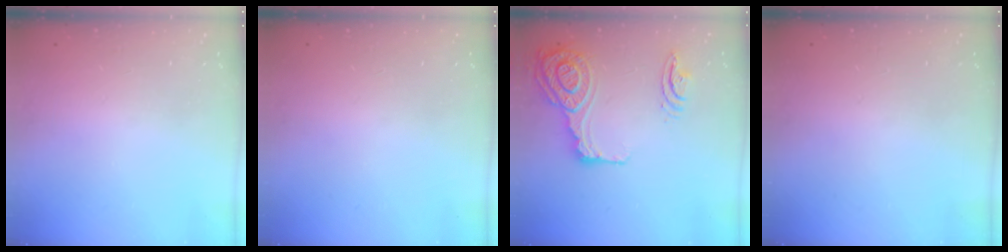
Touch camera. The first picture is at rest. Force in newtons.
{"total": 0.0}
{"total": 18.9, "press": 18.6, "slide": 3.2}
{"total": 0.0}